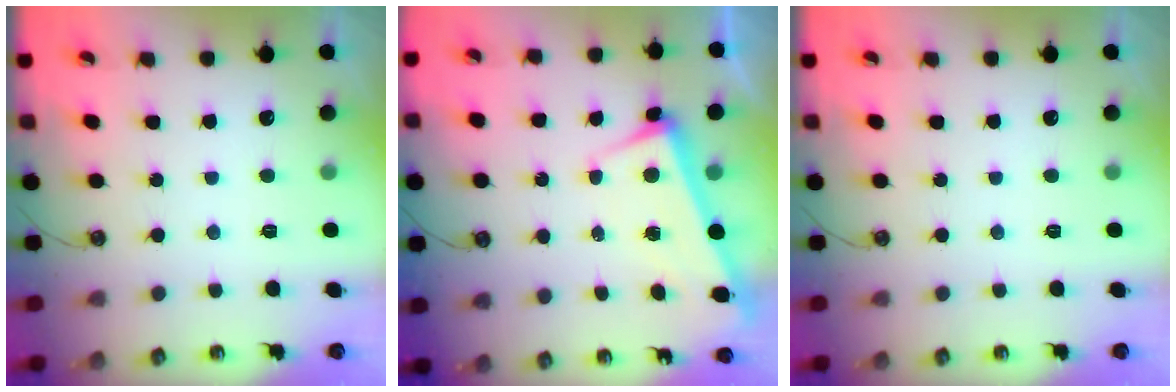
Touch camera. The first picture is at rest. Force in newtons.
{"total": 3.1, "press": 3.0, "slide": 0.8}
{"total": 0.0}